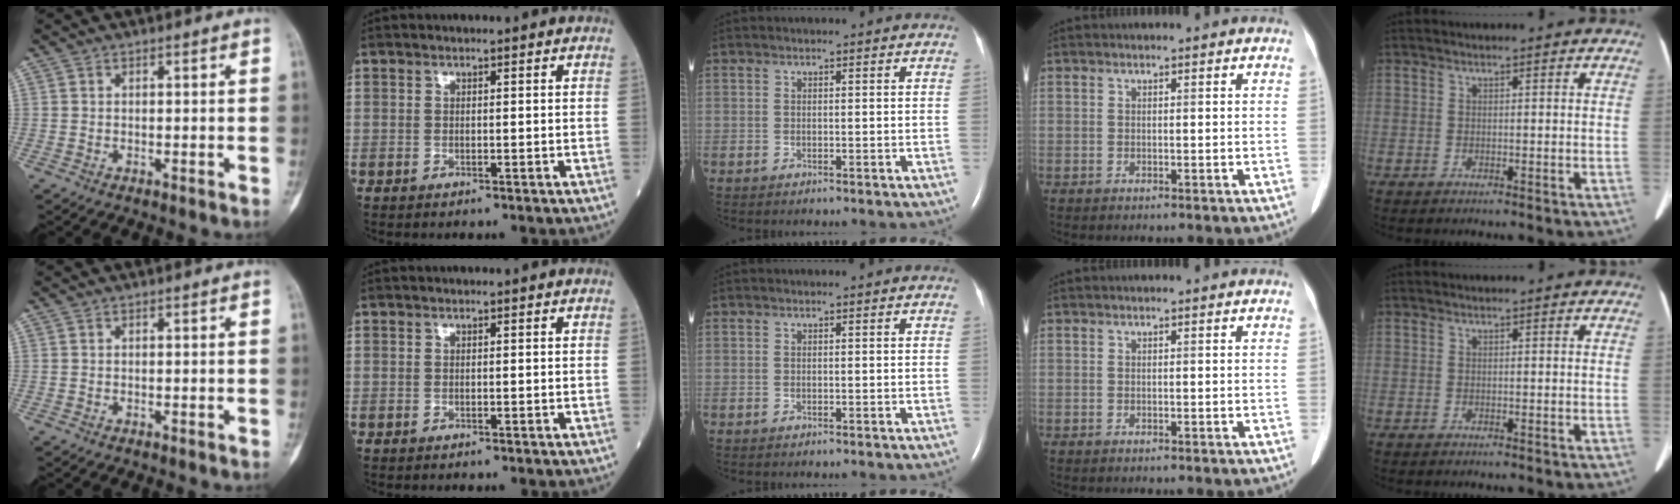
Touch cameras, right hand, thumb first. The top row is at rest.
{}